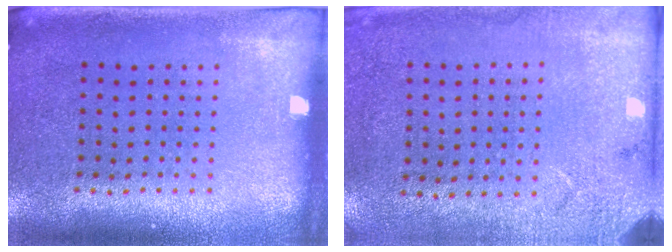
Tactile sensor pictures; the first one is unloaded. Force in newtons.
{"total": 2.8, "press": 2.2, "slide": 1.6}